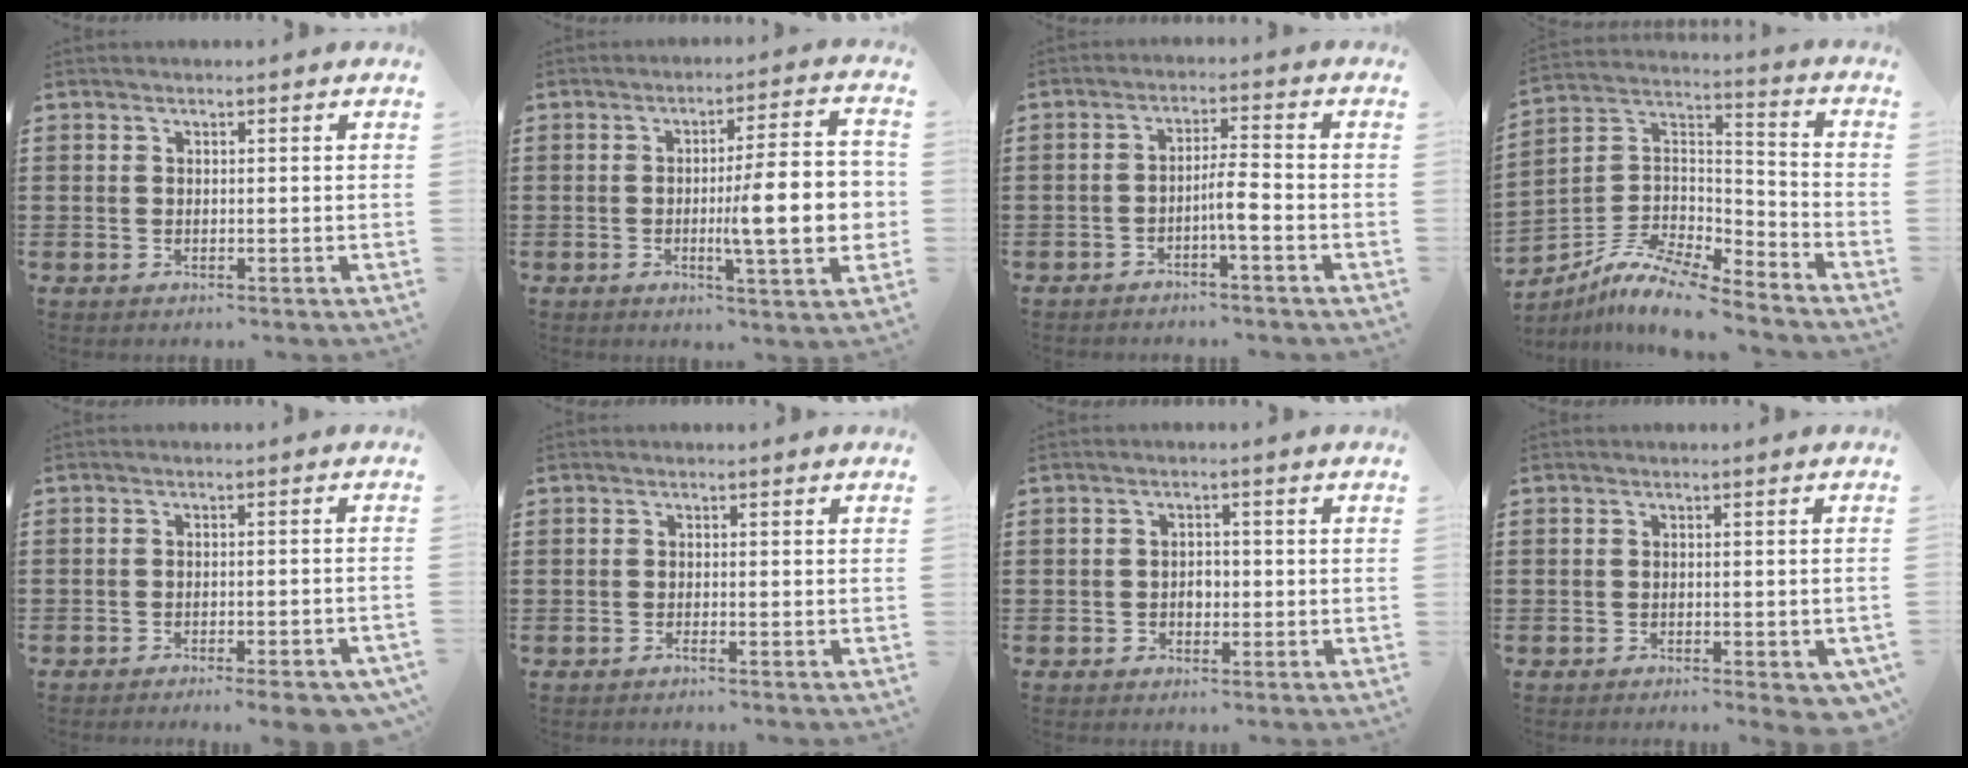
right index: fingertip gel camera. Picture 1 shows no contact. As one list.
[{"total": 12.6, "force": [-1.2, 2.2, 12.3], "torque": [-0.174, -0.010, -0.026]}, {"total": 4.2, "force": [-1.9, 0.2, 3.8], "torque": [-0.068, -0.001, -0.036]}, {"total": 9.6, "force": [-8.4, 2.1, 4.2], "torque": [-0.096, 0.011, -0.171]}, {"total": 3.3, "force": [-2.8, 0.1, 1.7], "torque": [-0.028, -0.004, -0.052]}, {"total": 0.6, "force": [-0.5, -0.1, 0.3], "torque": [-0.007, -0.003, -0.010]}, {"total": 1.7, "force": [-0.4, 1.3, 1.0], "torque": [-0.021, 0.004, -0.010]}, {"total": 1.3, "force": [-0.9, 0.1, 0.9], "torque": [-0.018, -0.002, -0.017]}]